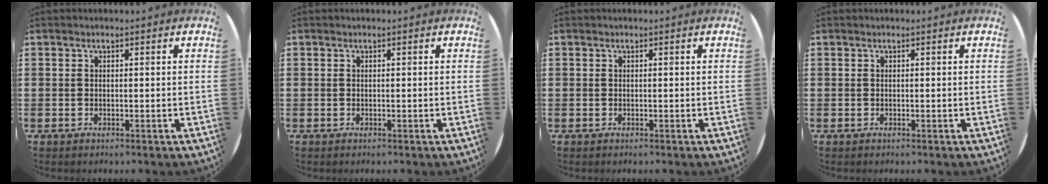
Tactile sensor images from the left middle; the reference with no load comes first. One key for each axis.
{"total": 0.0}
{"total": 0.0}
{"total": 0.0}